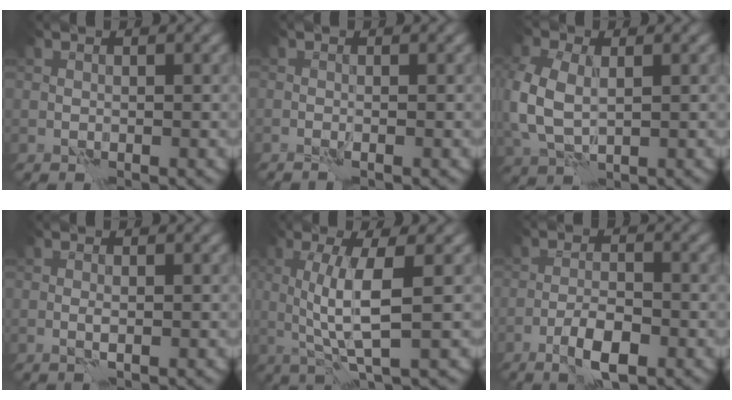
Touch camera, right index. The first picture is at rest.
{"total": 0.7, "force": [-0.4, -0.3, 0.5], "torque": [-0.019, 0.004, -0.009]}
{"total": 5.8, "force": [0.4, 3.8, 4.3], "torque": [-0.118, -0.004, 0.008]}
{"total": 0.7, "force": [0.1, 0.0, 0.7], "torque": [-0.017, -0.002, 0.002]}
{"total": 4.8, "force": [0.8, 0.8, 4.7], "torque": [-0.092, 0.000, 0.018]}
{"total": 3.6, "force": [-1.9, 1.0, 2.9], "torque": [-0.053, 0.003, -0.036]}